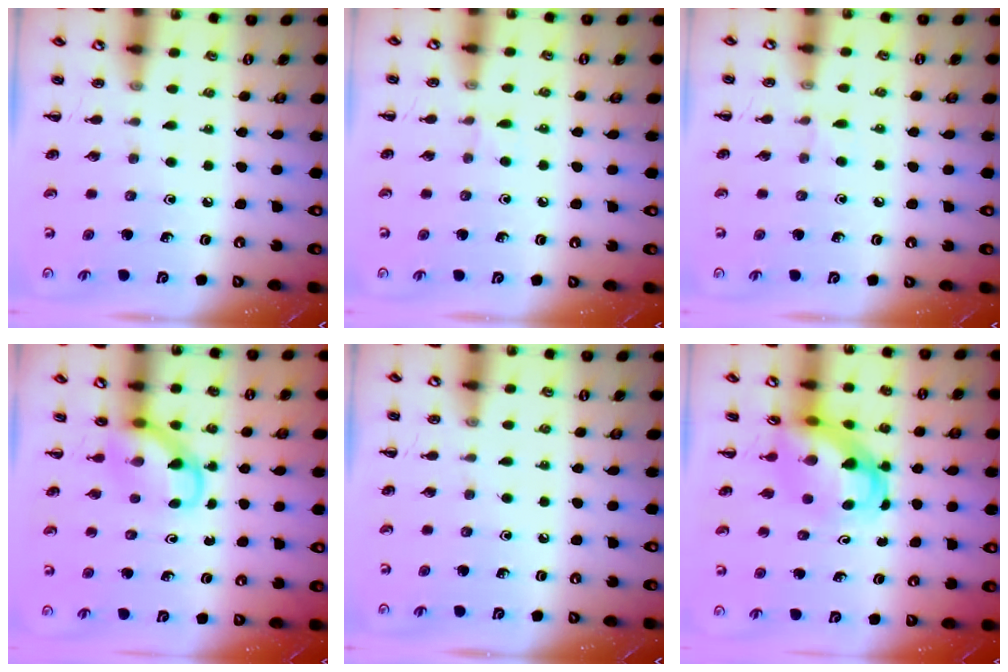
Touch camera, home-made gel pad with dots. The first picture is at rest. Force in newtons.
{"total": 3.5, "press": 3.3, "slide": 1.1}
{"total": 3.5, "press": 3.3, "slide": 1.1}
{"total": 3.8, "press": 3.6, "slide": 1.1}
{"total": 0.0}
{"total": 4.3, "press": 4.1, "slide": 1.1}